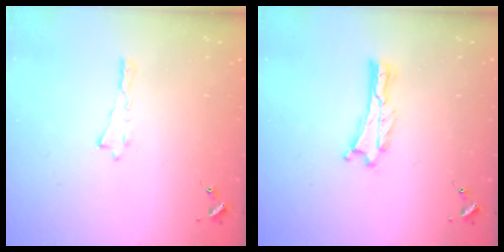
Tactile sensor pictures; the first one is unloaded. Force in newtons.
{"total": 0.0}